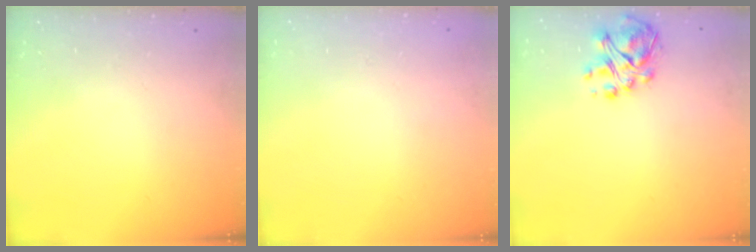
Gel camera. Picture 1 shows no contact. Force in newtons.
{"total": 1.7, "press": 1.7, "slide": 0.2}
{"total": 6.5, "press": 6.4, "slide": 1.2}